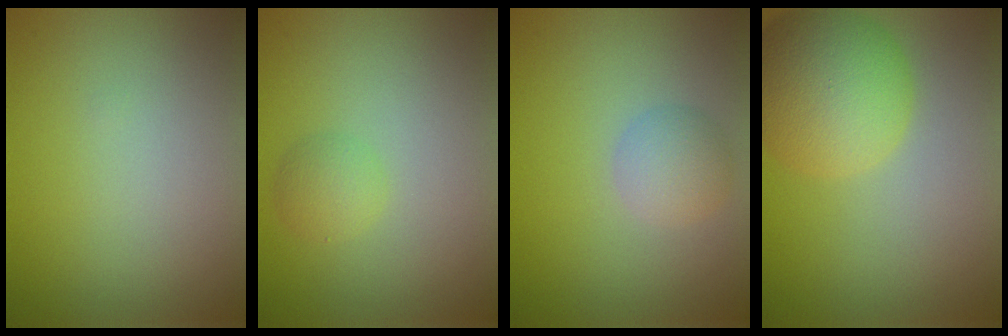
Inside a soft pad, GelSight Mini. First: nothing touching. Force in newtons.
{"total": 1.6, "press": 1.6, "slide": 0.0}
{"total": 2.3, "press": 2.3, "slide": 0.2}
{"total": 6.4, "press": 6.4, "slide": 0.3}